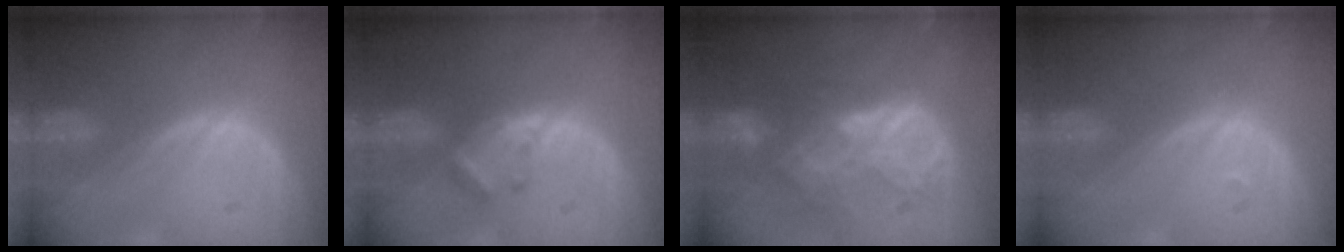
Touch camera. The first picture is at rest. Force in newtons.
{"total": 3.0, "press": 3.0, "slide": 0.4}
{"total": 9.1, "press": 7.9, "slide": 4.5}
{"total": 0.7, "press": 0.5, "slide": 0.5}